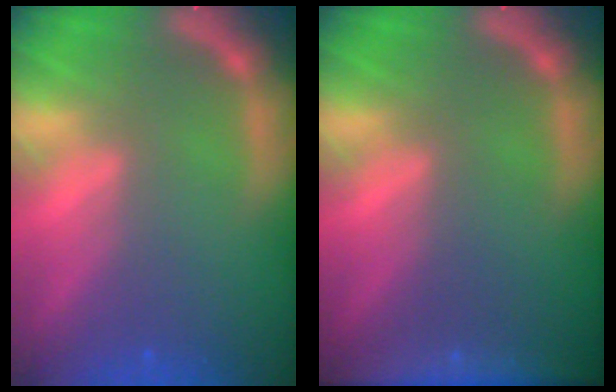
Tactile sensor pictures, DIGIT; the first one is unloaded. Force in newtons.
{"total": 6.0}